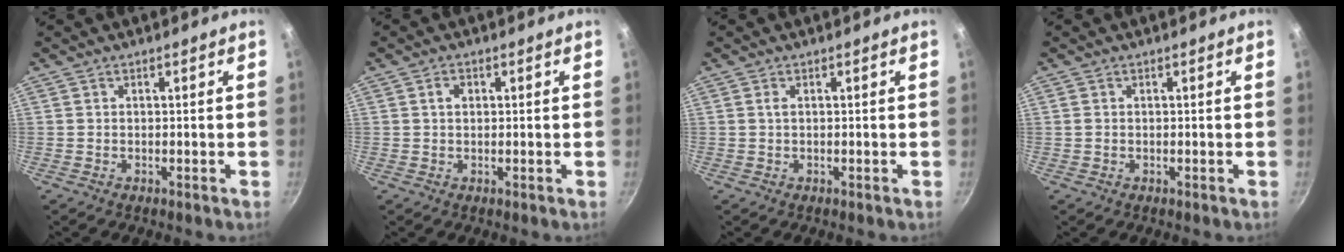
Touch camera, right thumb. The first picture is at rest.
{"total": 1.9, "force": [0.5, 1.4, 1.2], "torque": [-0.014, 0.005, 0.006]}
{"total": 0.9, "force": [0.2, 0.4, 0.8], "torque": [-0.015, 0.002, 0.003]}
{"total": 0.8, "force": [0.1, 0.7, 0.4], "torque": [-0.007, 0.002, 0.000]}